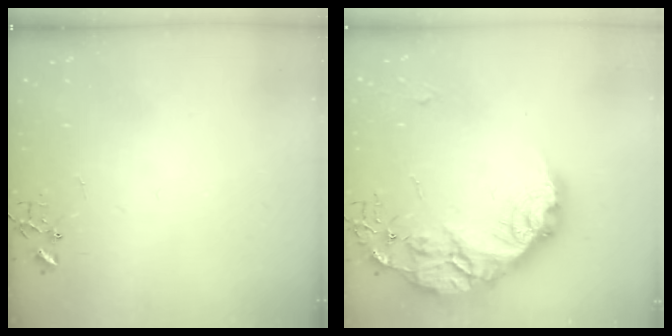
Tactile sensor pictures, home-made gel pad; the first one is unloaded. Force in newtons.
{"total": 24.7, "press": 24.6, "slide": 2.0}